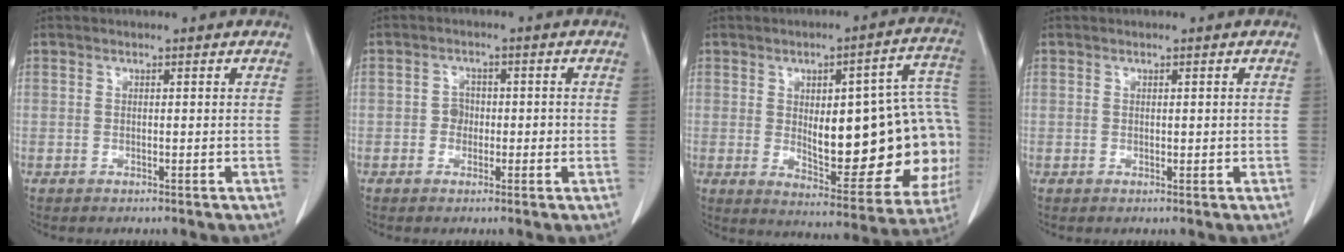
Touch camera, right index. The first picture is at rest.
{"total": 2.3, "force": [-0.3, 2.0, 1.1], "torque": [-0.007, 0.011, -0.004]}
{"total": 24.1, "force": [-0.4, 7.9, 22.8], "torque": [-0.220, 0.032, 0.024]}
{"total": 0.7, "force": [0.2, 0.5, 0.4], "torque": [-0.002, 0.001, 0.008]}